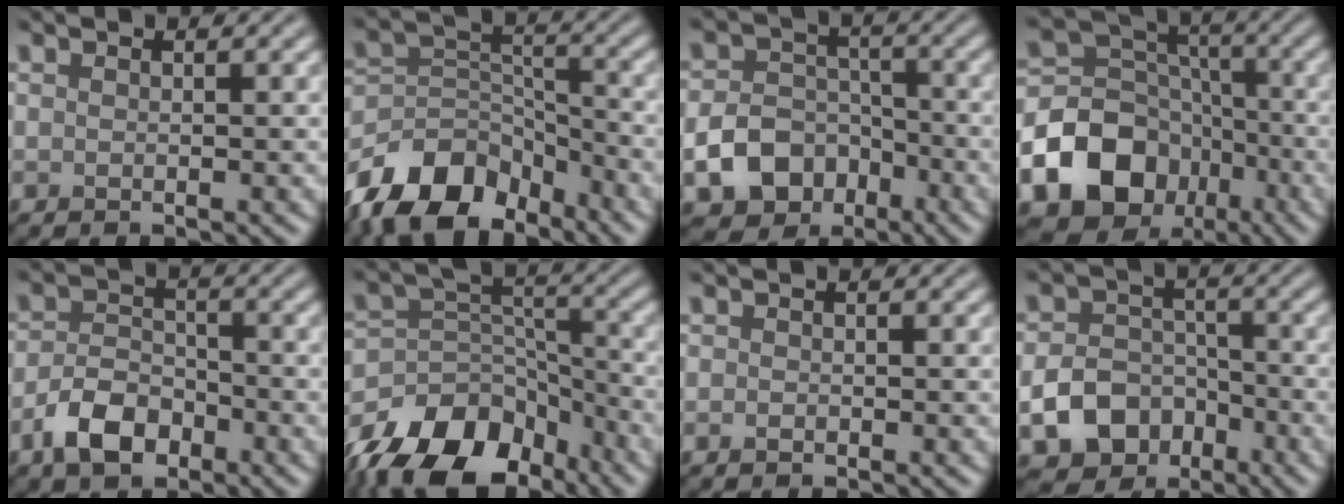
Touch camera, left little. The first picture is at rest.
{"total": 10.1, "force": [-7.6, 5.1, 4.4], "torque": [-0.076, 0.001, -0.152]}
{"total": 5.8, "force": [-2.6, 4.4, 2.8], "torque": [-0.049, -0.007, -0.045]}
{"total": 16.0, "force": [-7.9, 12.6, 5.9], "torque": [-0.124, -0.044, -0.151]}
{"total": 4.5, "force": [-2.6, 2.6, 2.6], "torque": [-0.045, 0.001, -0.055]}
{"total": 13.5, "force": [-10.0, 7.0, 5.6], "torque": [-0.089, 0.006, -0.168]}
{"total": 0.5, "force": [-0.3, 0.3, 0.3], "torque": [-0.005, -0.003, -0.005]}
{"total": 6.0, "force": [-2.6, 4.5, 2.9], "torque": [-0.050, -0.009, -0.043]}